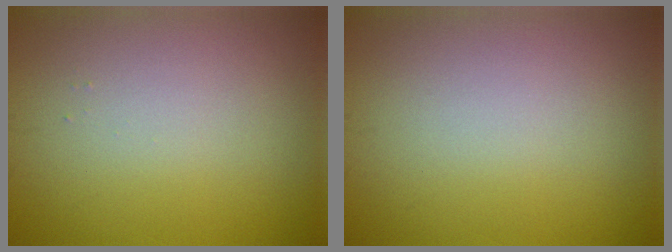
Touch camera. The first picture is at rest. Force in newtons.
{"total": 0.0}